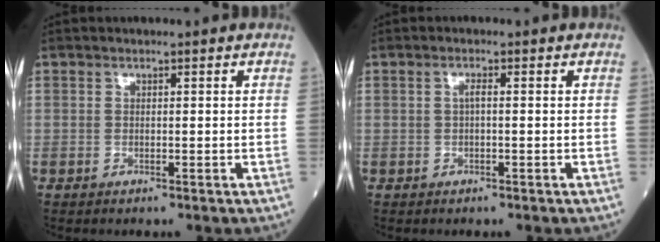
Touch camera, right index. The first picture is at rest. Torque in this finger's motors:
{"motor_torque": [-0.17, 0.06, 0.12, 0.02]}